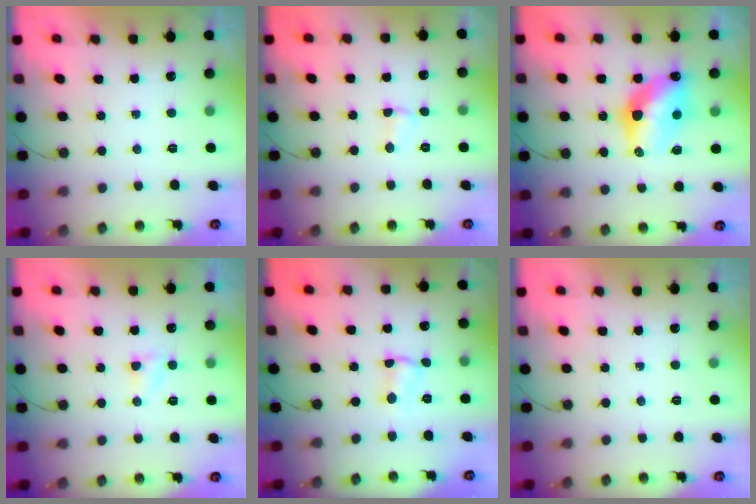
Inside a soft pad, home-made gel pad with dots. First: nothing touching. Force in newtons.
{"total": 2.8, "press": 2.8, "slide": 0.3}
{"total": 12.3, "press": 12.2, "slide": 0.9}
{"total": 2.7, "press": 2.7, "slide": 0.3}
{"total": 1.5, "press": 1.4, "slide": 0.4}
{"total": 0.0}